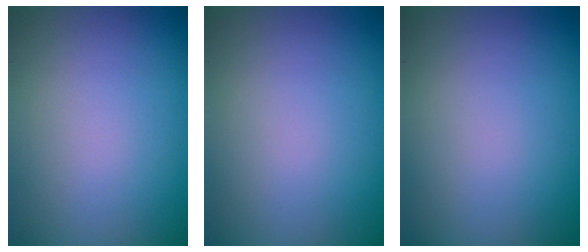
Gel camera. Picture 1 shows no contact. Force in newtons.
{"total": 0.0}
{"total": 0.0}